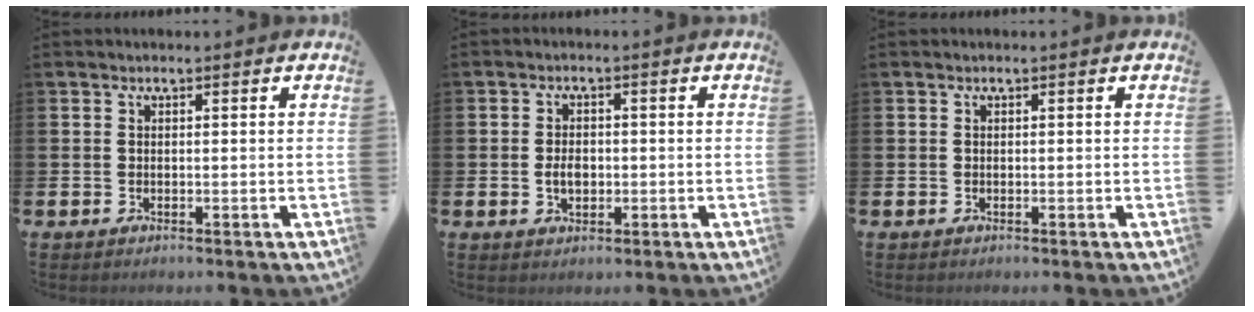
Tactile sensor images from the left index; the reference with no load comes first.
{"total": 2.6, "force": [-0.3, 1.8, 1.9], "torque": [-0.018, -0.002, -0.011]}
{"total": 0.0}